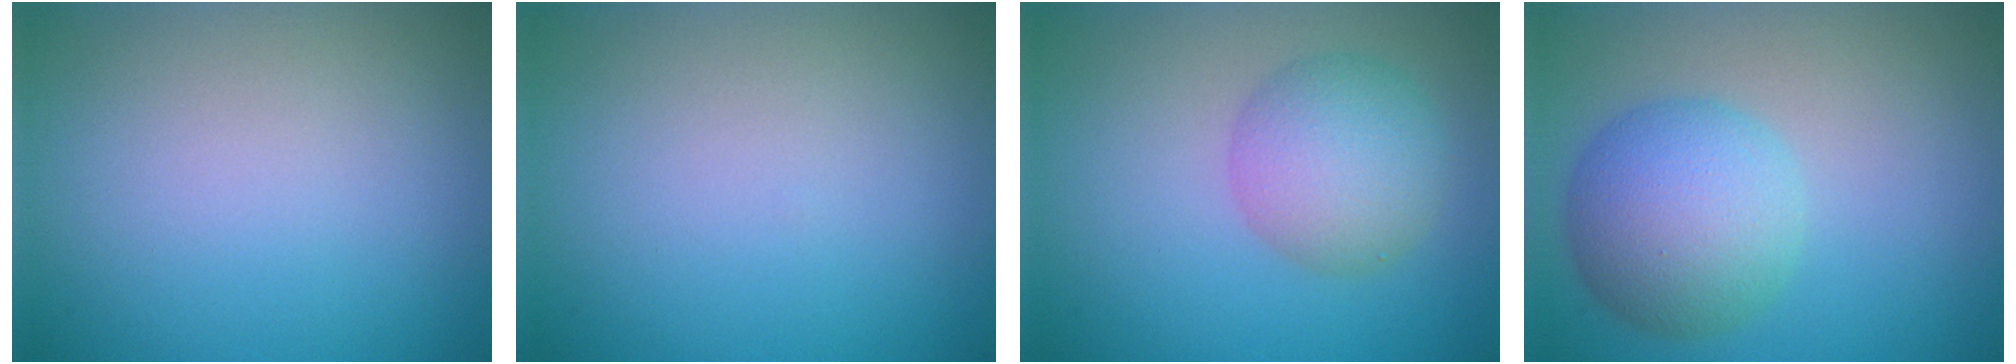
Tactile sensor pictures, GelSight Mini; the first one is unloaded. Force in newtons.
{"total": 0.0}
{"total": 4.8, "press": 4.8, "slide": 0.2}
{"total": 6.2, "press": 6.2, "slide": 0.1}